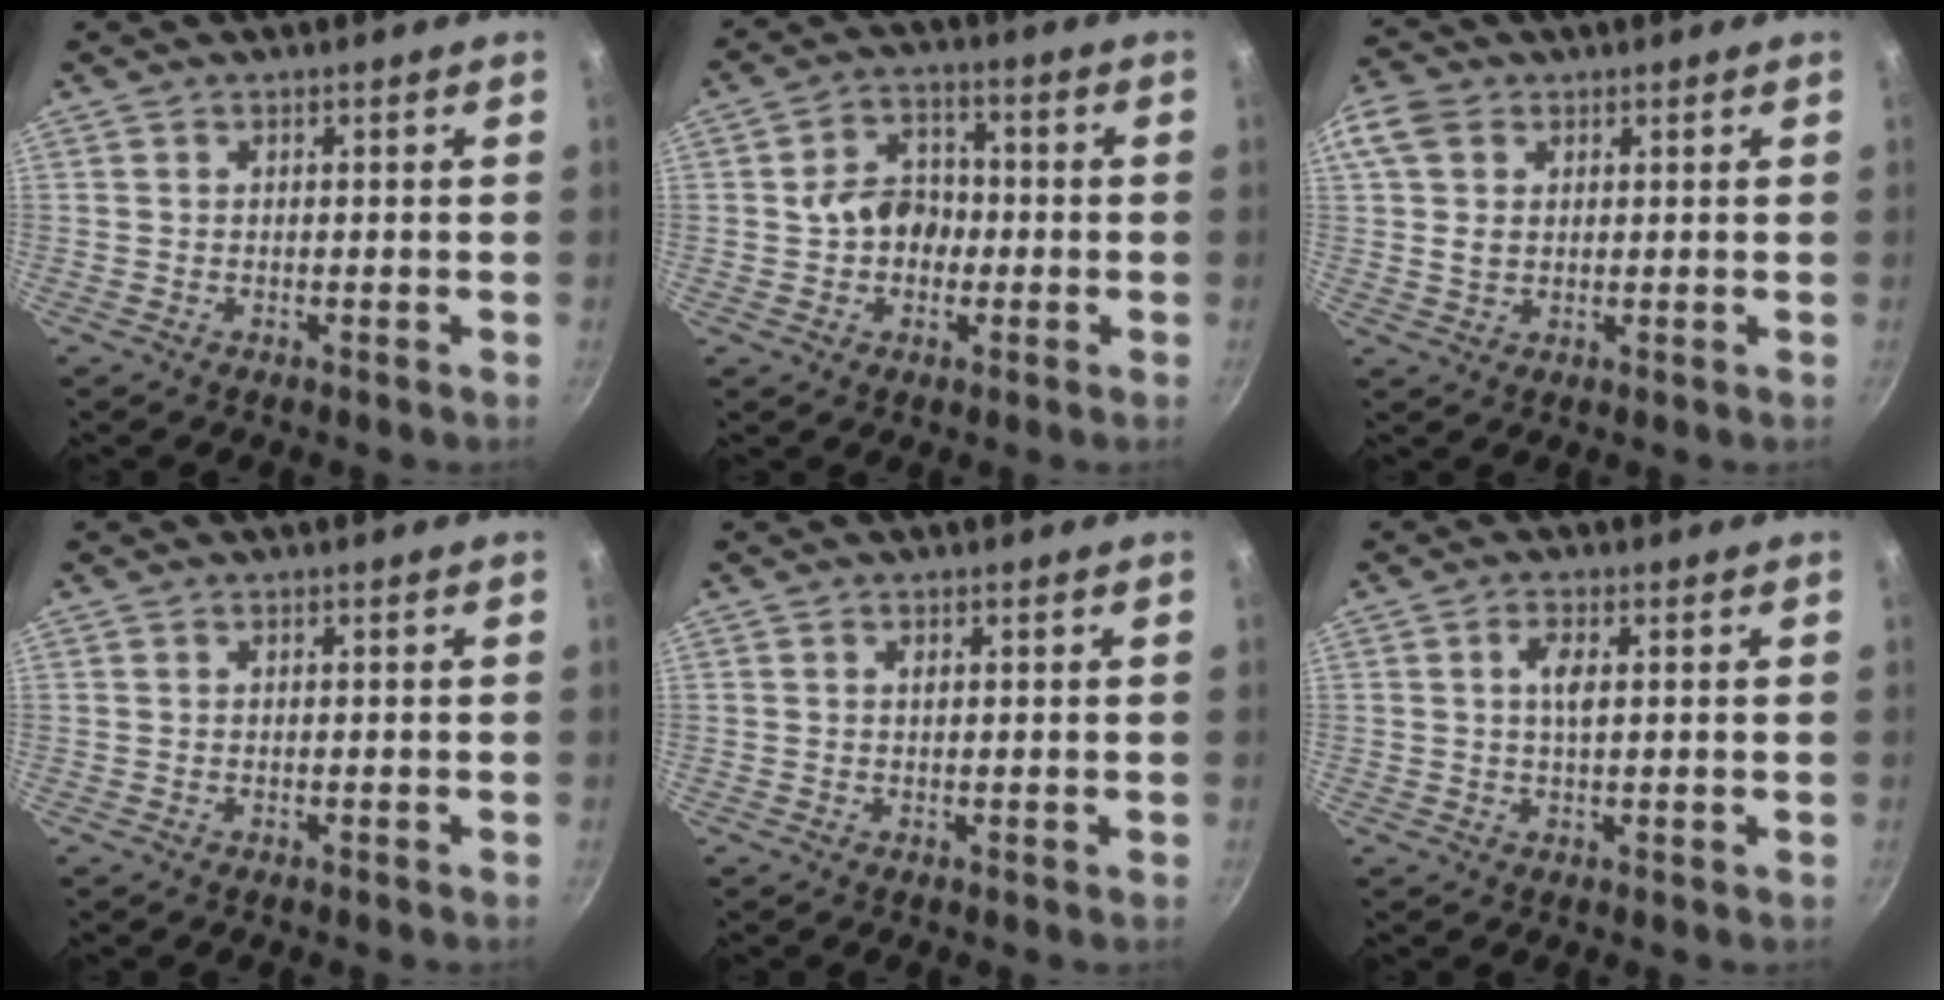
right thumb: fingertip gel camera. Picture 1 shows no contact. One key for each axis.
{"total": 8.1, "fx": -0.8, "fy": 6.4, "fz": 4.9, "tx": -0.046, "ty": 0.021, "tz": -0.020}
{"total": 6.8, "fx": 2.1, "fy": 5.0, "fz": 4.0, "tx": -0.069, "ty": -0.003, "tz": 0.031}
{"total": 0.0}
{"total": 0.6, "fx": 0.3, "fy": 0.3, "fz": 0.5, "tx": -0.008, "ty": -0.001, "tz": 0.003}
{"total": 3.3, "fx": 0.8, "fy": 1.3, "fz": 3.0, "tx": -0.054, "ty": 0.003, "tz": 0.013}